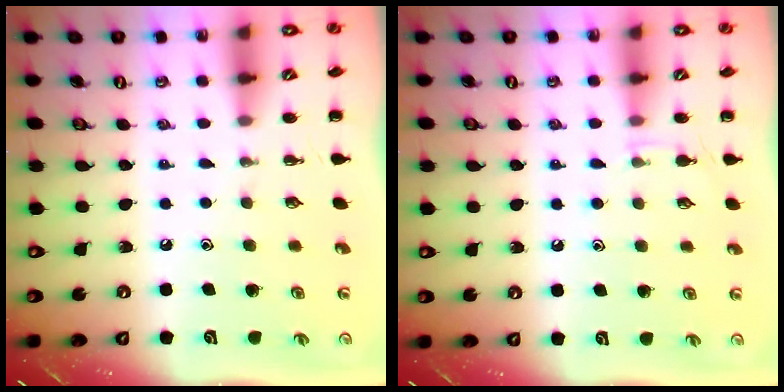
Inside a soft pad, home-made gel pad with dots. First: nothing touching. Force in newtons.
{"total": 4.3, "press": 3.9, "slide": 1.7}